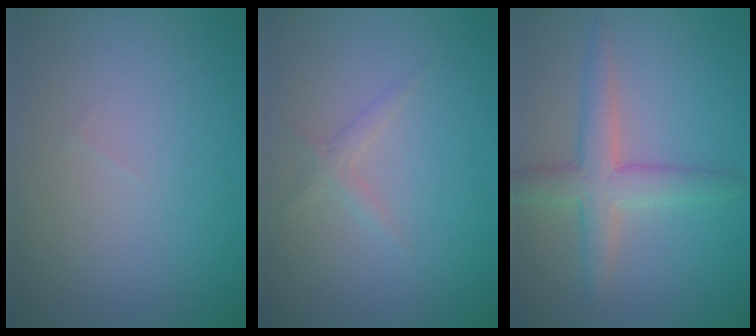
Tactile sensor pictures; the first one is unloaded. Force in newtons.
{"total": 1.1, "press": 1.1, "slide": 0.0}
{"total": 3.9, "press": 3.9, "slide": 0.1}